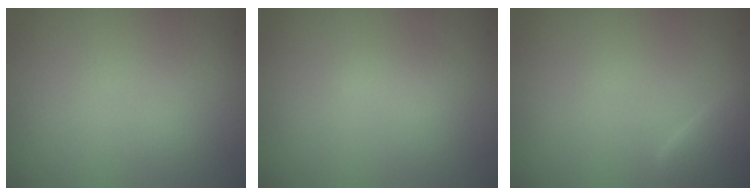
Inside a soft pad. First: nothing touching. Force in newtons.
{"total": 1.1, "press": 1.1, "slide": 0.0}
{"total": 2.4, "press": 2.4, "slide": 0.1}